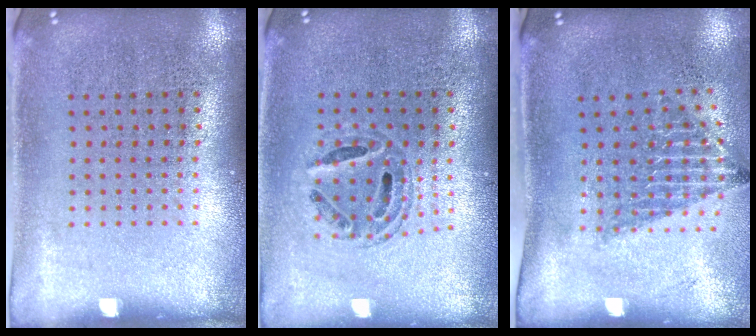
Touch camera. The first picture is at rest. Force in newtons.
{"total": 0.7, "press": 0.7, "slide": 0.3}
{"total": 1.5, "press": 1.1, "slide": 1.0}